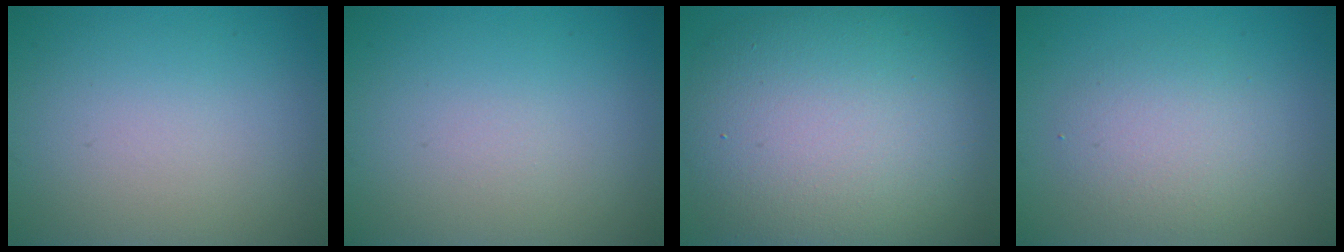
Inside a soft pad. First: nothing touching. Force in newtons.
{"total": 0.0}
{"total": 12.6, "press": 12.6, "slide": 0.6}
{"total": 3.2, "press": 3.2, "slide": 0.1}